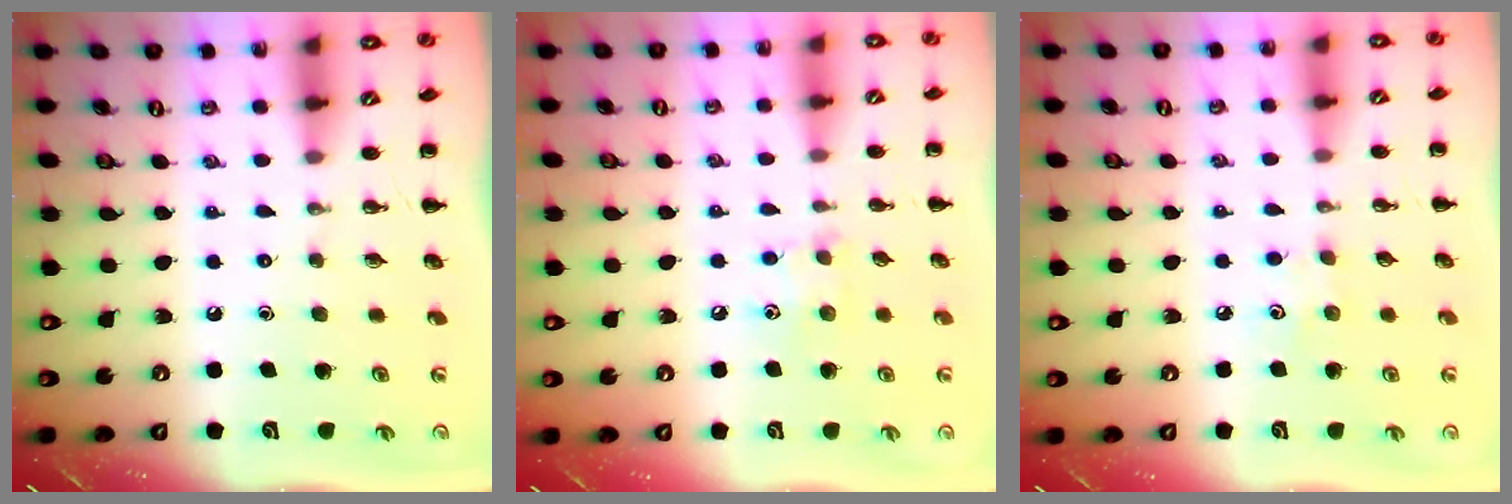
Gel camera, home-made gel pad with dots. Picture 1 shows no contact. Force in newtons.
{"total": 7.6, "press": 7.5, "slide": 1.4}
{"total": 3.7, "press": 3.6, "slide": 0.9}